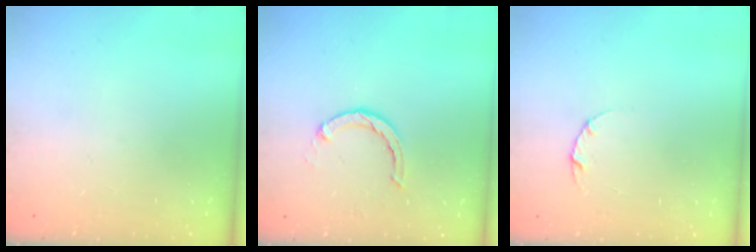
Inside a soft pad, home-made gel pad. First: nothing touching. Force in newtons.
{"total": 2.3, "press": 2.3, "slide": 0.3}
{"total": 3.0, "press": 3.0, "slide": 0.4}